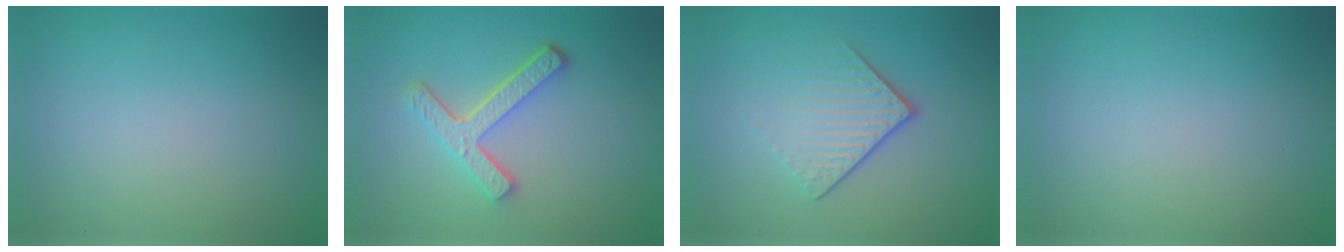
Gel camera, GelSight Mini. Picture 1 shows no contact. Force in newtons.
{"total": 4.4, "press": 3.3, "slide": 2.9}
{"total": 4.2, "press": 2.5, "slide": 3.4}
{"total": 0.0}